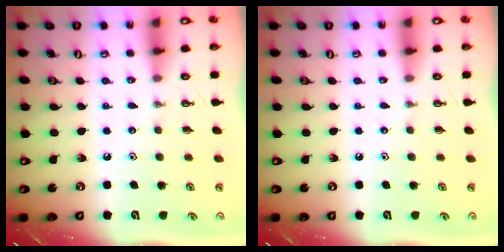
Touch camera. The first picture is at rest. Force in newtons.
{"total": 0.0}